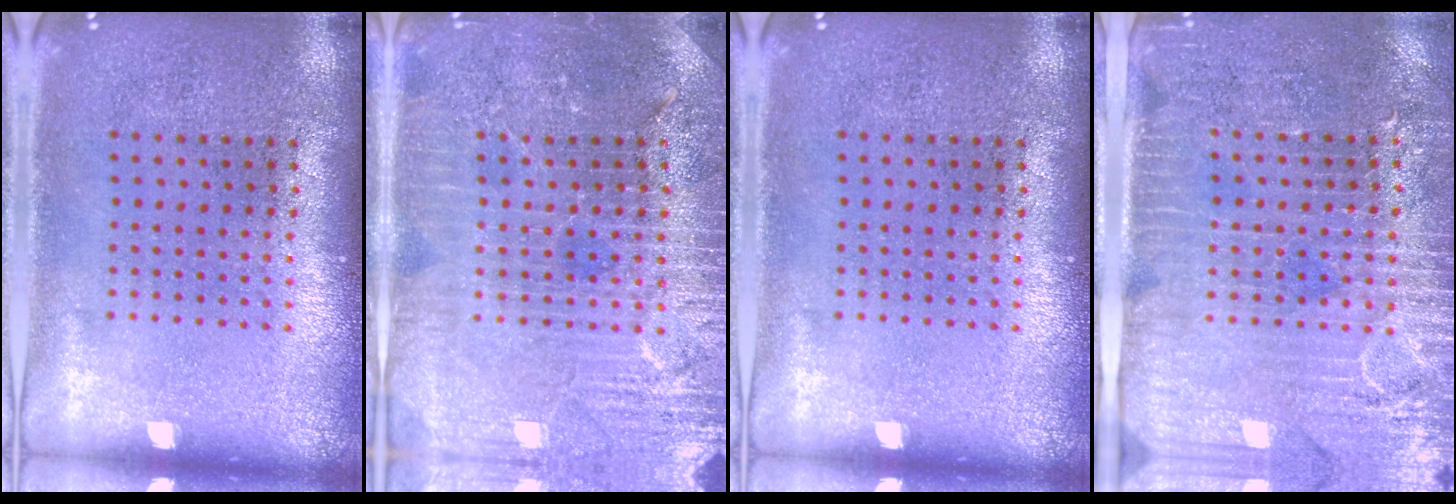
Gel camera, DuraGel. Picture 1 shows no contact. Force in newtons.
{"total": 4.0, "press": 3.8, "slide": 1.2}
{"total": 0.0}
{"total": 3.6, "press": 3.1, "slide": 1.9}